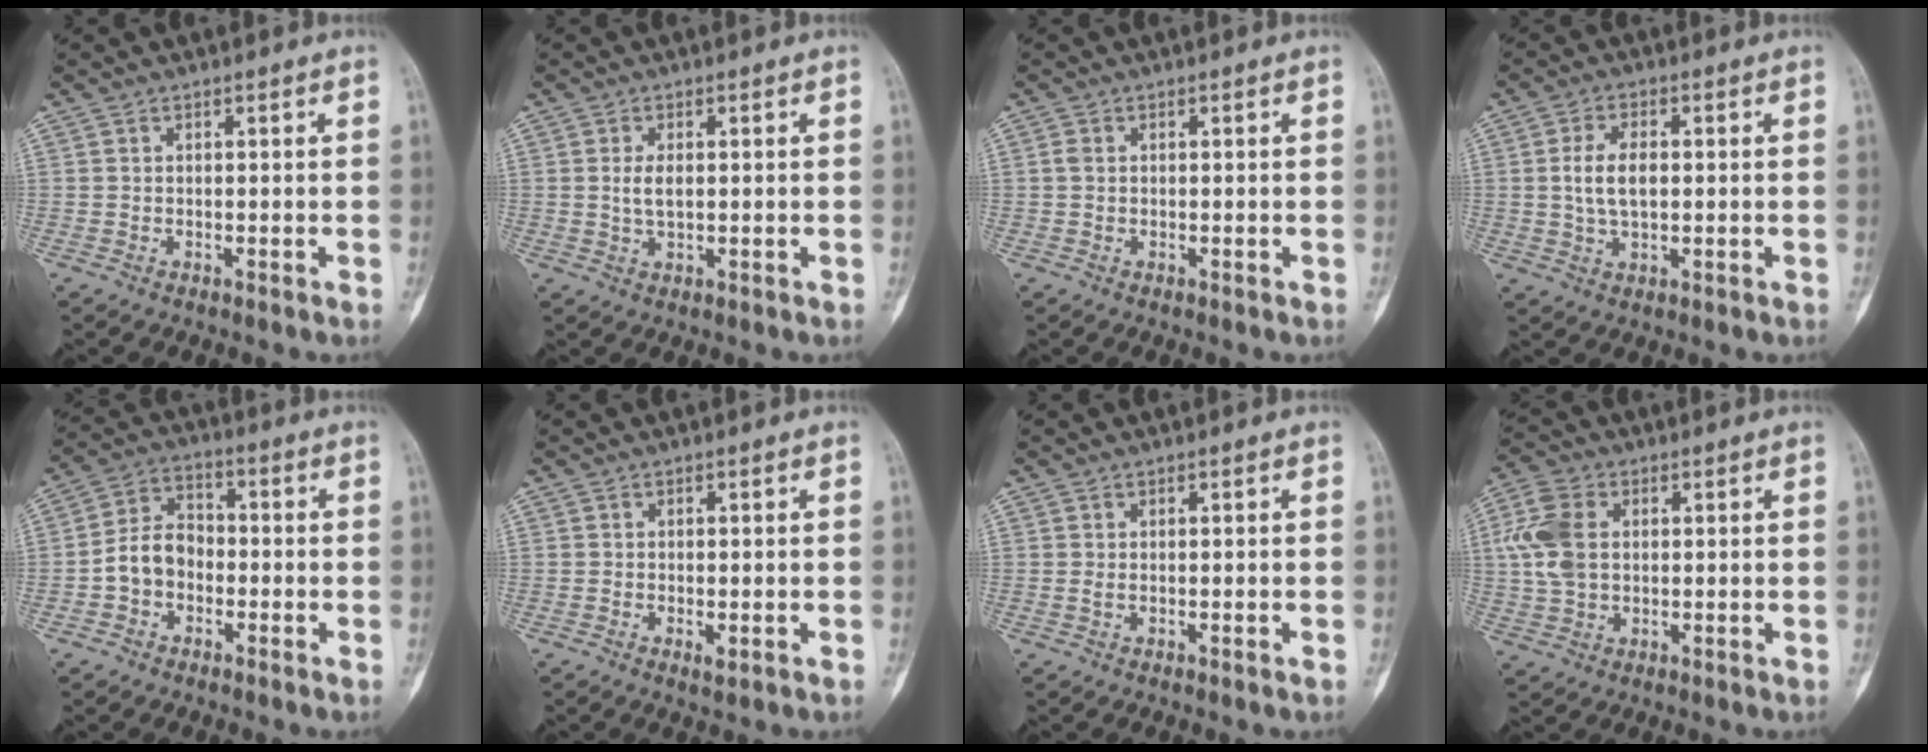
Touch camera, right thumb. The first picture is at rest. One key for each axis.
{"total": 3.0, "fx": 0.3, "fy": 1.5, "fz": 2.6, "tx": -0.054, "ty": -0.004, "tz": 0.009}
{"total": 1.0, "fx": 0.1, "fy": 0.8, "fz": 0.7, "tx": -0.016, "ty": 0.000, "tz": 0.000}
{"total": 6.4, "fx": 0.4, "fy": 3.4, "fz": 5.4, "tx": -0.107, "ty": 0.004, "tz": 0.008}
{"total": 7.7, "fx": -2.0, "fy": 5.9, "fz": 4.4, "tx": -0.067, "ty": 0.034, "tz": -0.049}
{"total": 1.5, "fx": -0.5, "fy": 0.6, "fz": 1.4, "tx": -0.024, "ty": -0.003, "tz": -0.007}
{"total": 0.9, "fx": 0.0, "fy": 0.1, "fz": 0.9, "tx": -0.019, "ty": 0.001, "tz": 0.004}
{"total": 9.2, "fx": 1.3, "fy": 6.3, "fz": 6.6, "tx": -0.150, "ty": 0.011, "tz": 0.026}